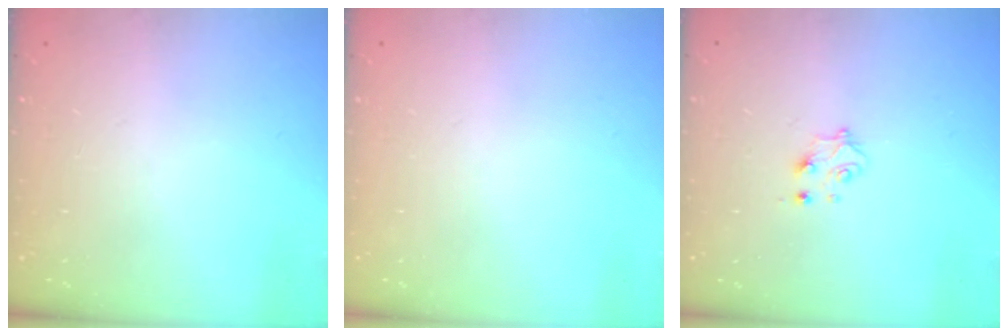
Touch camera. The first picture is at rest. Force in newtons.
{"total": 0.0}
{"total": 4.4, "press": 4.4, "slide": 0.5}